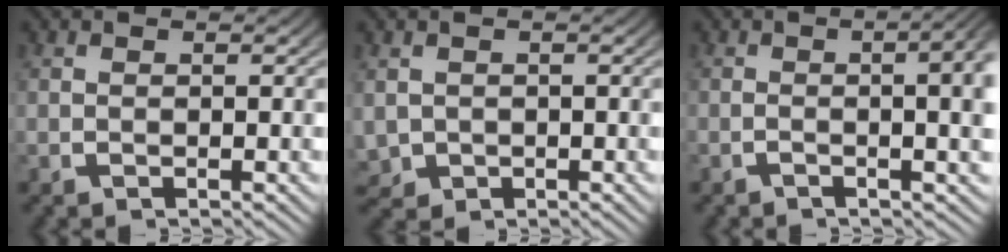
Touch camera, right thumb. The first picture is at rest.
{"total": 3.1, "force": [-0.5, 2.8, 1.2], "torque": [-0.040, -0.025, 0.006]}
{"total": 6.5, "force": [0.3, 2.5, 5.9], "torque": [-0.058, 0.020, -0.013]}